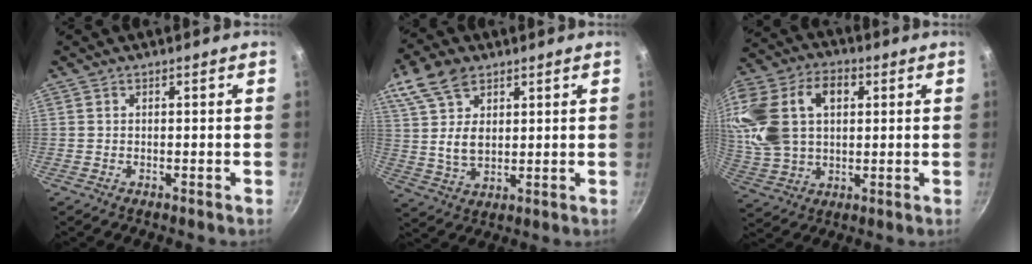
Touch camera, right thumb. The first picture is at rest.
{"total": 12.3, "force": [6.0, 7.6, 7.5], "torque": [-0.128, -0.016, 0.116]}
{"total": 20.2, "force": [4.5, 13.7, 14.1], "torque": [-0.276, 0.021, 0.084]}